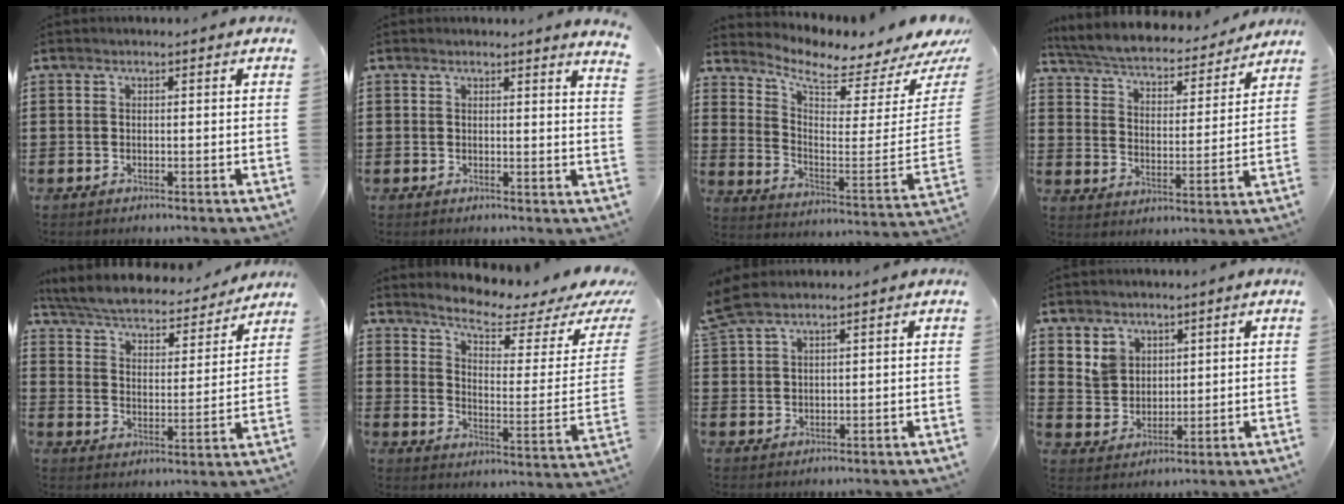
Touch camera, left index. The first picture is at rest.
{"total": 1.9, "force": [1.7, -0.5, 0.6], "torque": [-0.016, -0.006, 0.032]}
{"total": 5.2, "force": [4.3, 0.9, 2.9], "torque": [-0.074, -0.050, 0.066]}
{"total": 4.9, "force": [4.7, 0.3, 1.4], "torque": [-0.052, -0.035, 0.075]}
{"total": 5.2, "force": [5.0, 0.3, 1.7], "torque": [-0.057, -0.036, 0.080]}
{"total": 6.1, "force": [4.7, 1.3, 3.7], "torque": [-0.081, -0.035, 0.072]}
{"total": 3.5, "force": [2.8, 1.0, 1.8], "torque": [-0.044, 0.004, 0.053]}
{"total": 4.7, "force": [2.8, 3.7, 0.4], "torque": [-0.019, 0.006, 0.053]}